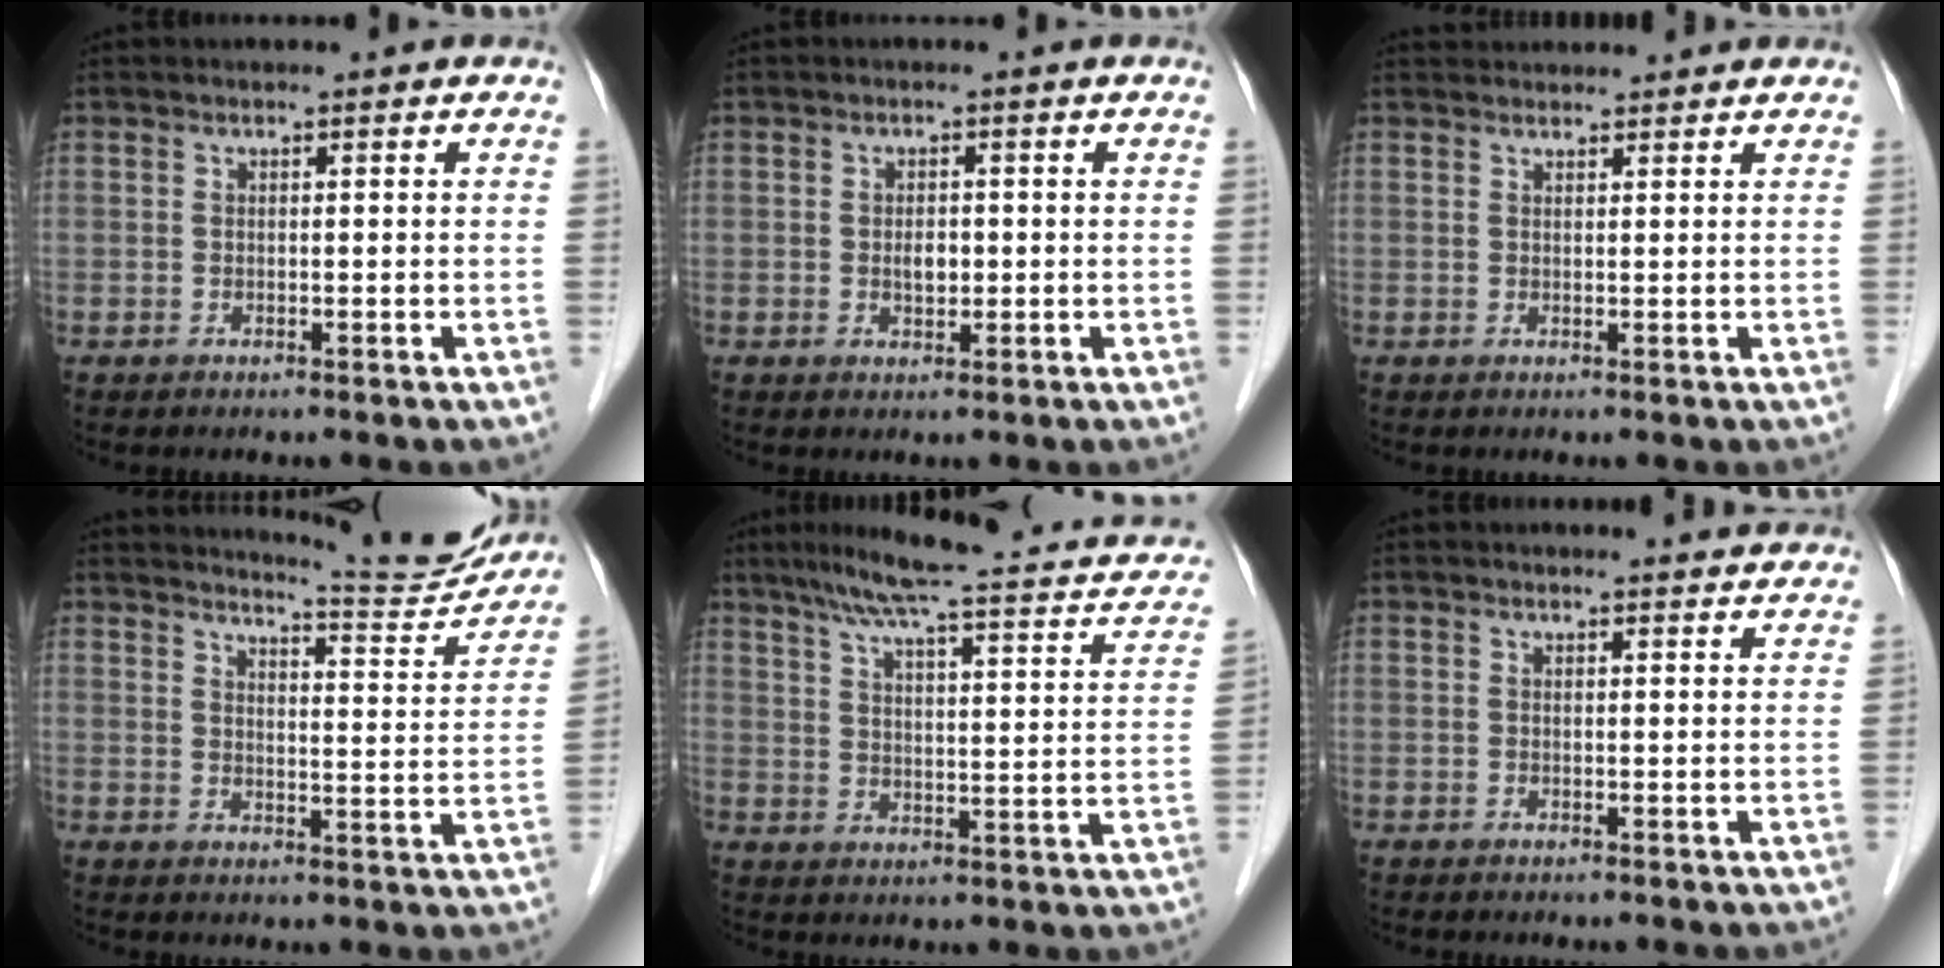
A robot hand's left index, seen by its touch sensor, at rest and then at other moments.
{"total": 2.0, "force": [-0.1, 1.1, 1.6], "torque": [-0.028, 0.000, 0.000]}
{"total": 4.2, "force": [4.1, 0.7, 0.4], "torque": [-0.007, 0.035, 0.059]}
{"total": 9.9, "force": [9.9, -0.6, 0.8], "torque": [-0.020, -0.033, 0.127]}
{"total": 20.9, "force": [16.8, 3.3, 11.9], "torque": [-0.173, 0.013, 0.201]}
{"total": 2.0, "force": [2.0, 0.1, 0.2], "torque": [-0.010, -0.002, 0.021]}